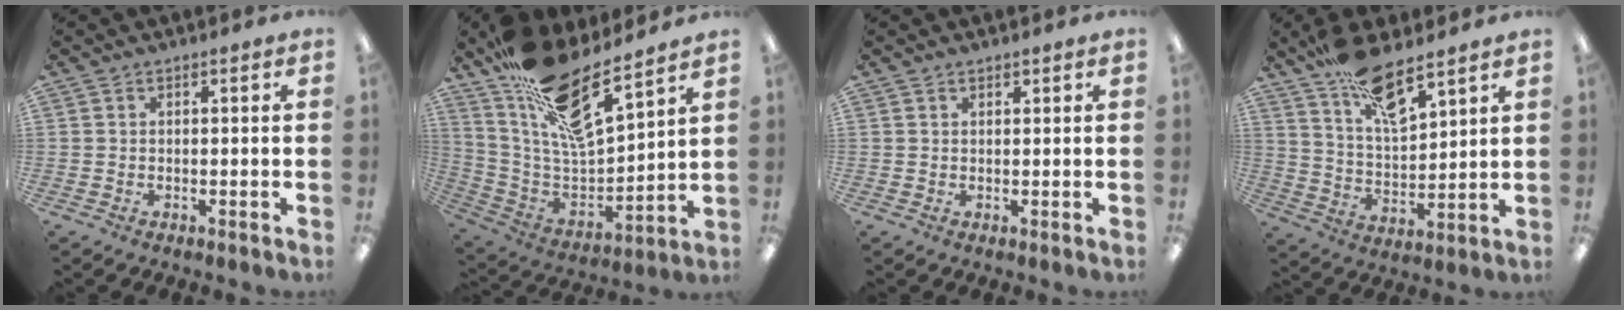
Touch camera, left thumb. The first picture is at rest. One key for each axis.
{"total": 18.0, "fx": 13.5, "fy": 4.7, "fz": 10.9, "tx": -0.204, "ty": -0.102, "tz": 0.234}
{"total": 0.7, "fx": 0.6, "fy": 0.3, "fz": 0.1, "tx": -0.003, "ty": -0.001, "tz": 0.013}
{"total": 13.6, "fx": 10.2, "fy": 4.2, "fz": 8.0, "tx": -0.140, "ty": -0.057, "tz": 0.179}